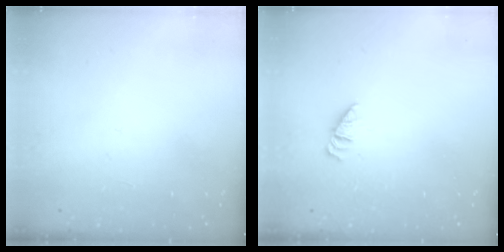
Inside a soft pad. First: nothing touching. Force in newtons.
{"total": 0.8, "press": 0.8, "slide": 0.2}